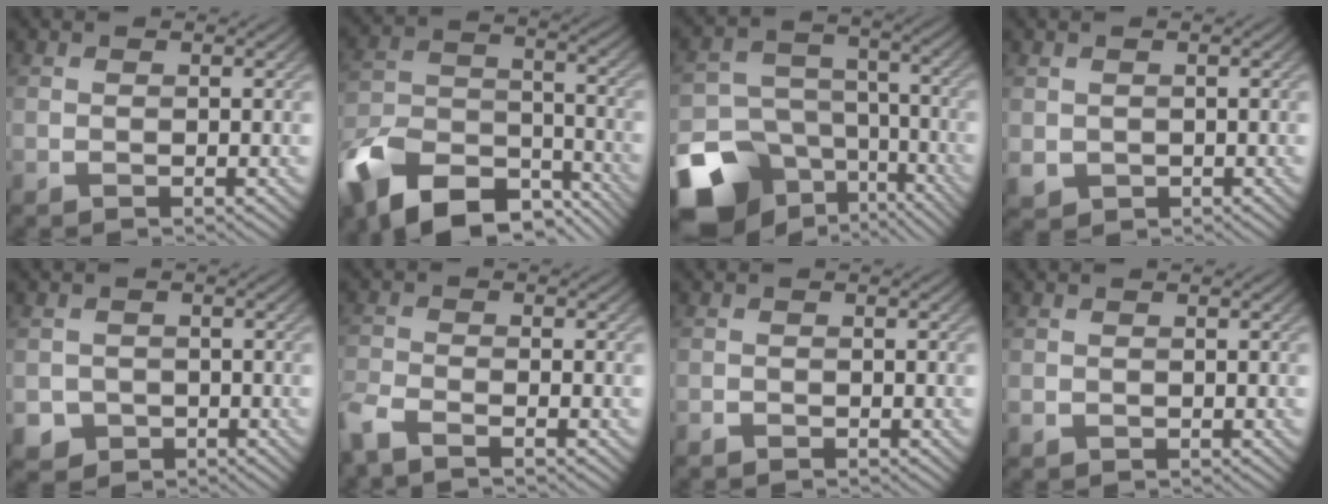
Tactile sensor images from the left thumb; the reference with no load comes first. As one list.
[{"total": 16.0, "force": [-10.9, 8.5, 8.1], "torque": [-0.209, -0.042, -0.179]}, {"total": 17.0, "force": [-10.2, 12.0, 6.5], "torque": [-0.176, -0.058, -0.144]}, {"total": 1.8, "force": [0.1, 1.7, 0.6], "torque": [-0.023, -0.012, 0.006]}, {"total": 2.7, "force": [-1.3, 2.4, 0.5], "torque": [-0.009, -0.010, -0.027]}, {"total": 3.8, "force": [-3.2, 0.8, 2.0], "torque": [-0.051, -0.014, -0.073]}, {"total": 0.9, "force": [-0.8, 0.3, 0.1], "torque": [-0.002, -0.003, -0.017]}, {"total": 1.0, "force": [-0.4, 0.9, 0.2], "torque": [-0.006, -0.009, -0.009]}]